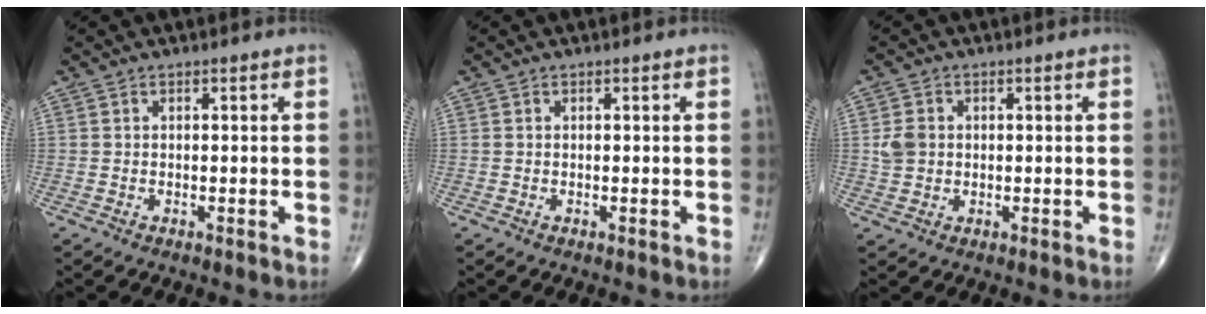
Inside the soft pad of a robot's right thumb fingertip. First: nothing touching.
{"total": 0.0}
{"total": 3.6, "force": [0.3, 3.0, 2.0], "torque": [-0.032, 0.006, 0.008]}